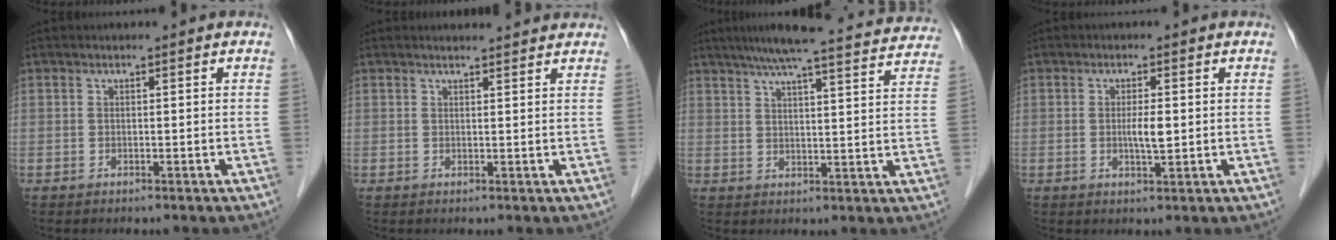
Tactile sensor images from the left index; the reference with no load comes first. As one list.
[{"total": 4.4, "force": [4.3, 0.6, 0.9], "torque": [-0.014, 0.012, 0.047]}, {"total": 21.9, "force": [20.1, 1.4, 8.5], "torque": [-0.127, -0.004, 0.247]}, {"total": 2.8, "force": [-0.1, 0.5, 2.7], "torque": [-0.051, -0.002, 0.000]}]